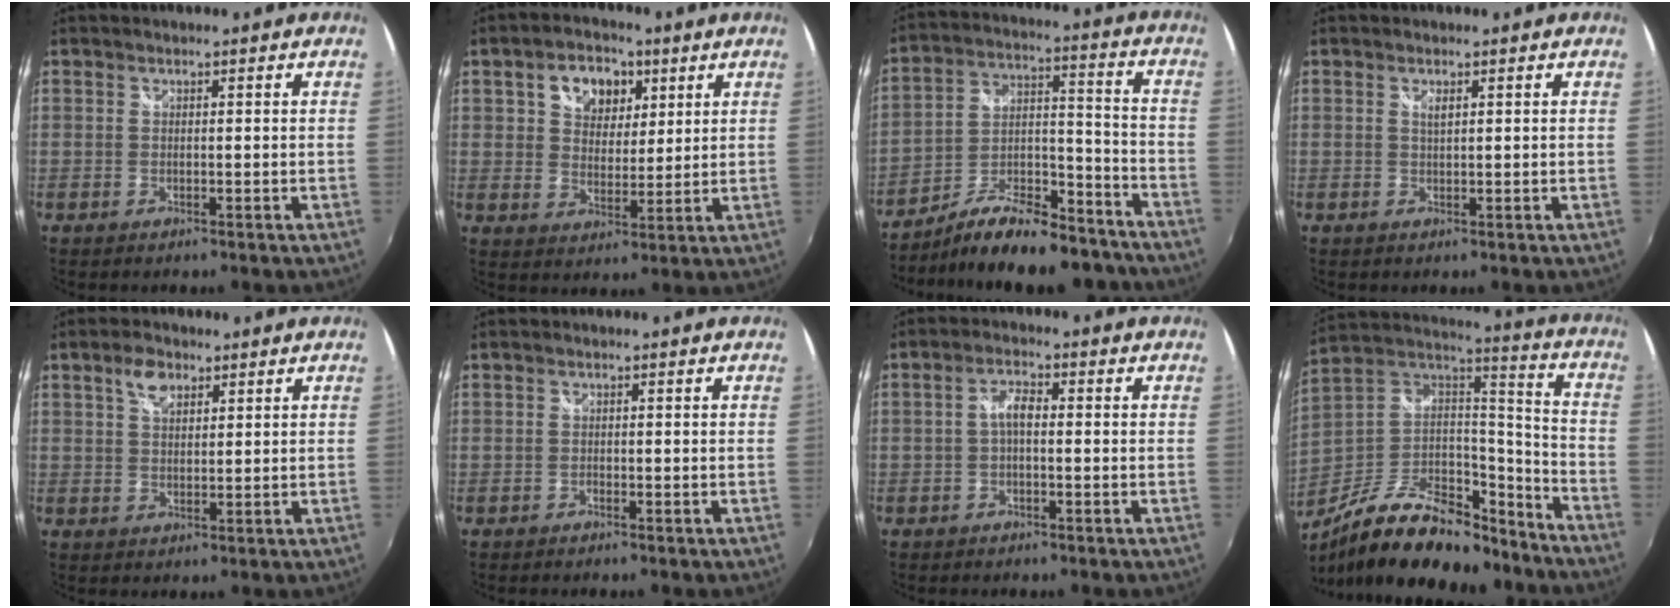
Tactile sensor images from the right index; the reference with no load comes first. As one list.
[{"total": 9.3, "force": [3.9, 6.7, 5.1], "torque": [-0.093, 0.022, 0.067]}, {"total": 19.1, "force": [-15.2, 6.4, 9.5], "torque": [-0.161, 0.016, -0.224]}, {"total": 1.0, "force": [0.4, 0.3, 0.9], "torque": [-0.015, 0.001, 0.006]}, {"total": 4.3, "force": [2.4, 2.5, 2.6], "torque": [-0.044, 0.009, 0.044]}, {"total": 0.0}, {"total": 3.0, "force": [-0.4, 1.2, 2.7], "torque": [-0.054, 0.010, -0.009]}, {"total": 26.5, "force": [-18.7, 11.3, 15.0], "torque": [-0.277, 0.011, -0.290]}]